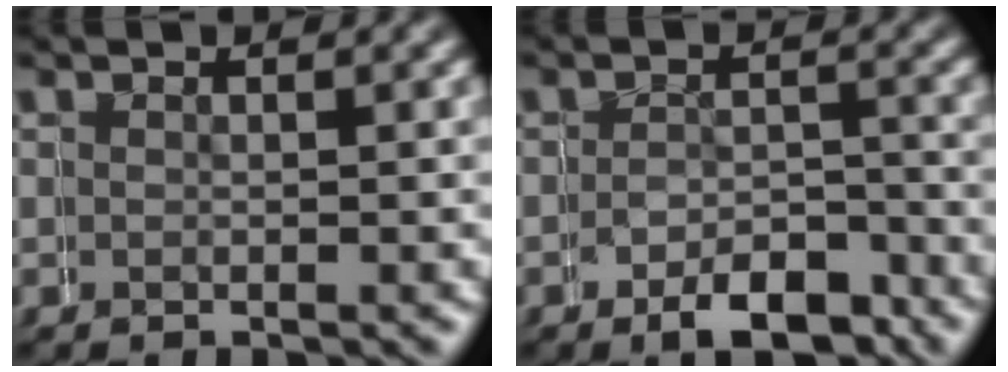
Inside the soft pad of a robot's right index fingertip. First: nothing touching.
{"total": 4.8, "force": [-3.9, 2.2, 1.8], "torque": [-0.013, -0.009, -0.066]}